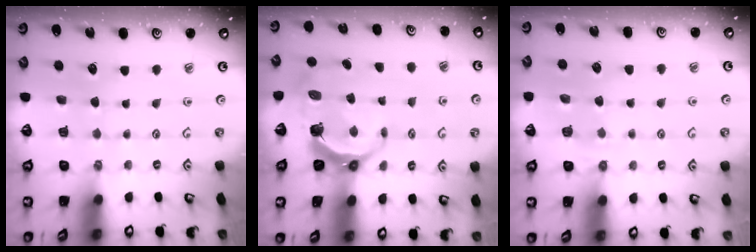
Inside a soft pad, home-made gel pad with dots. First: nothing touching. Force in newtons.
{"total": 7.6, "press": 6.1, "slide": 4.5}
{"total": 5.0, "press": 4.7, "slide": 1.5}